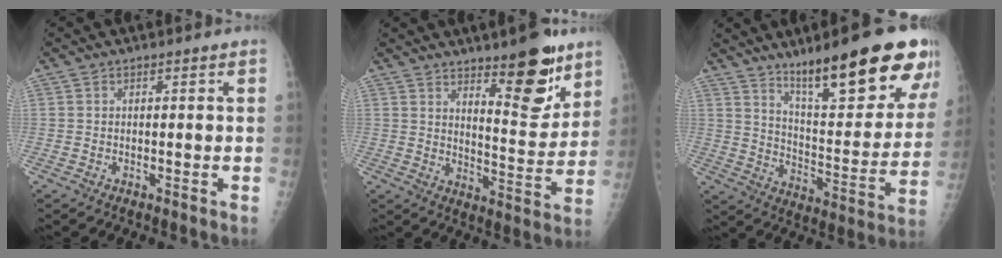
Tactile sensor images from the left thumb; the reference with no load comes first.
{"total": 13.3, "force": [8.7, 4.2, 9.2], "torque": [-0.095, -0.068, 0.134]}
{"total": 23.9, "force": [15.3, 5.5, 17.6], "torque": [-0.219, -0.071, 0.237]}